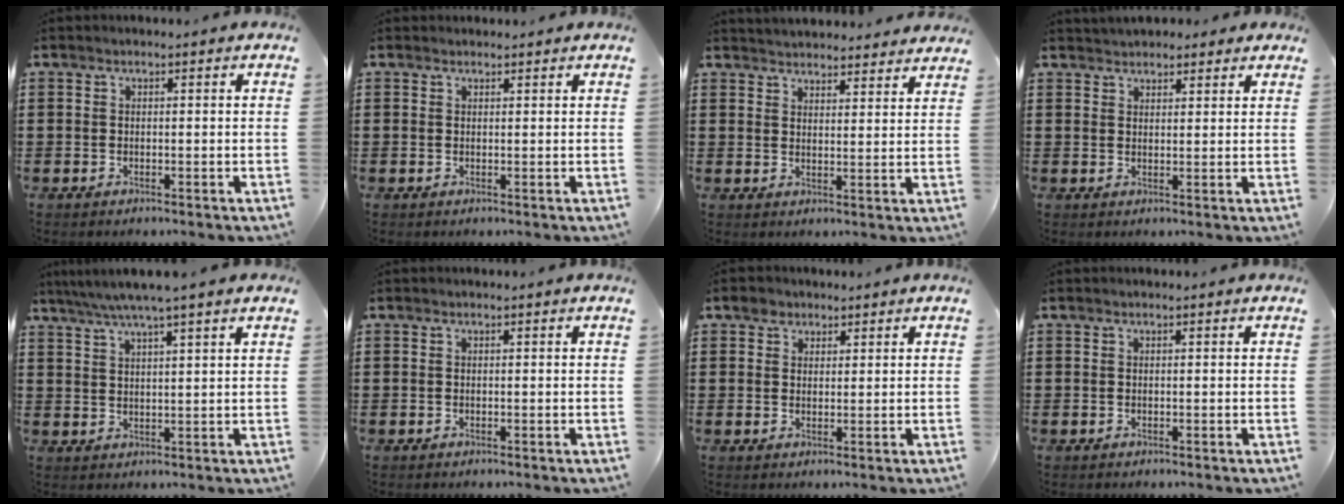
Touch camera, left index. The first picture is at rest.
{"total": 0.7, "force": [0.5, 0.5, -0.1], "torque": [-0.001, 0.003, 0.010]}
{"total": 3.3, "force": [3.3, 0.1, -0.3], "torque": [-0.004, -0.014, 0.061]}
{"total": 2.4, "force": [2.2, 1.0, -0.2], "torque": [-0.004, 0.003, 0.041]}
{"total": 4.2, "force": [3.3, -0.4, 2.7], "torque": [-0.060, -0.009, 0.056]}
{"total": 0.0}
{"total": 2.6, "force": [1.8, 1.9, 0.3], "torque": [-0.008, 0.008, 0.031]}
{"total": 0.0}